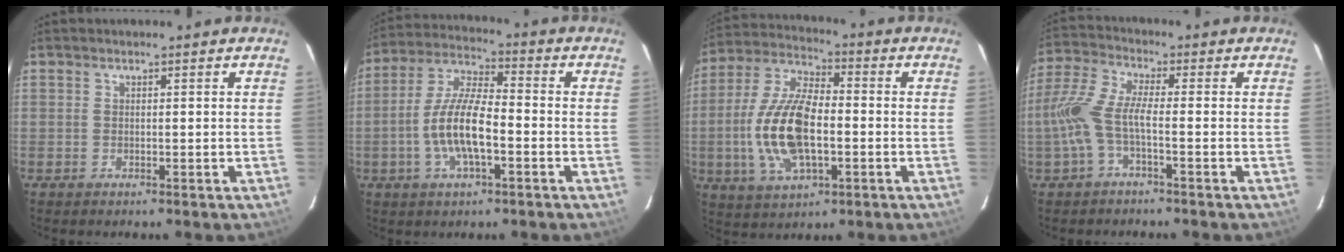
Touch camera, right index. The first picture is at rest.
{"total": 11.5, "force": [-3.3, 3.7, 10.4], "torque": [-0.215, 0.002, -0.063]}
{"total": 16.3, "force": [-2.7, 7.6, 14.2], "torque": [-0.301, 0.002, -0.049]}
{"total": 7.8, "force": [-2.3, 1.5, 7.3], "torque": [-0.173, 0.005, -0.046]}